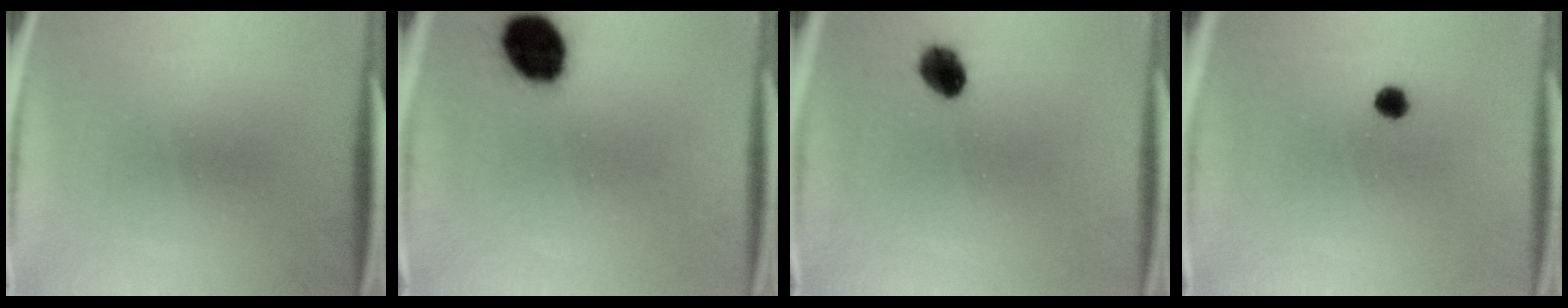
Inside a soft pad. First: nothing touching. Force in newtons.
{"total": 12.5}
{"total": 5.5}
{"total": 1.8}